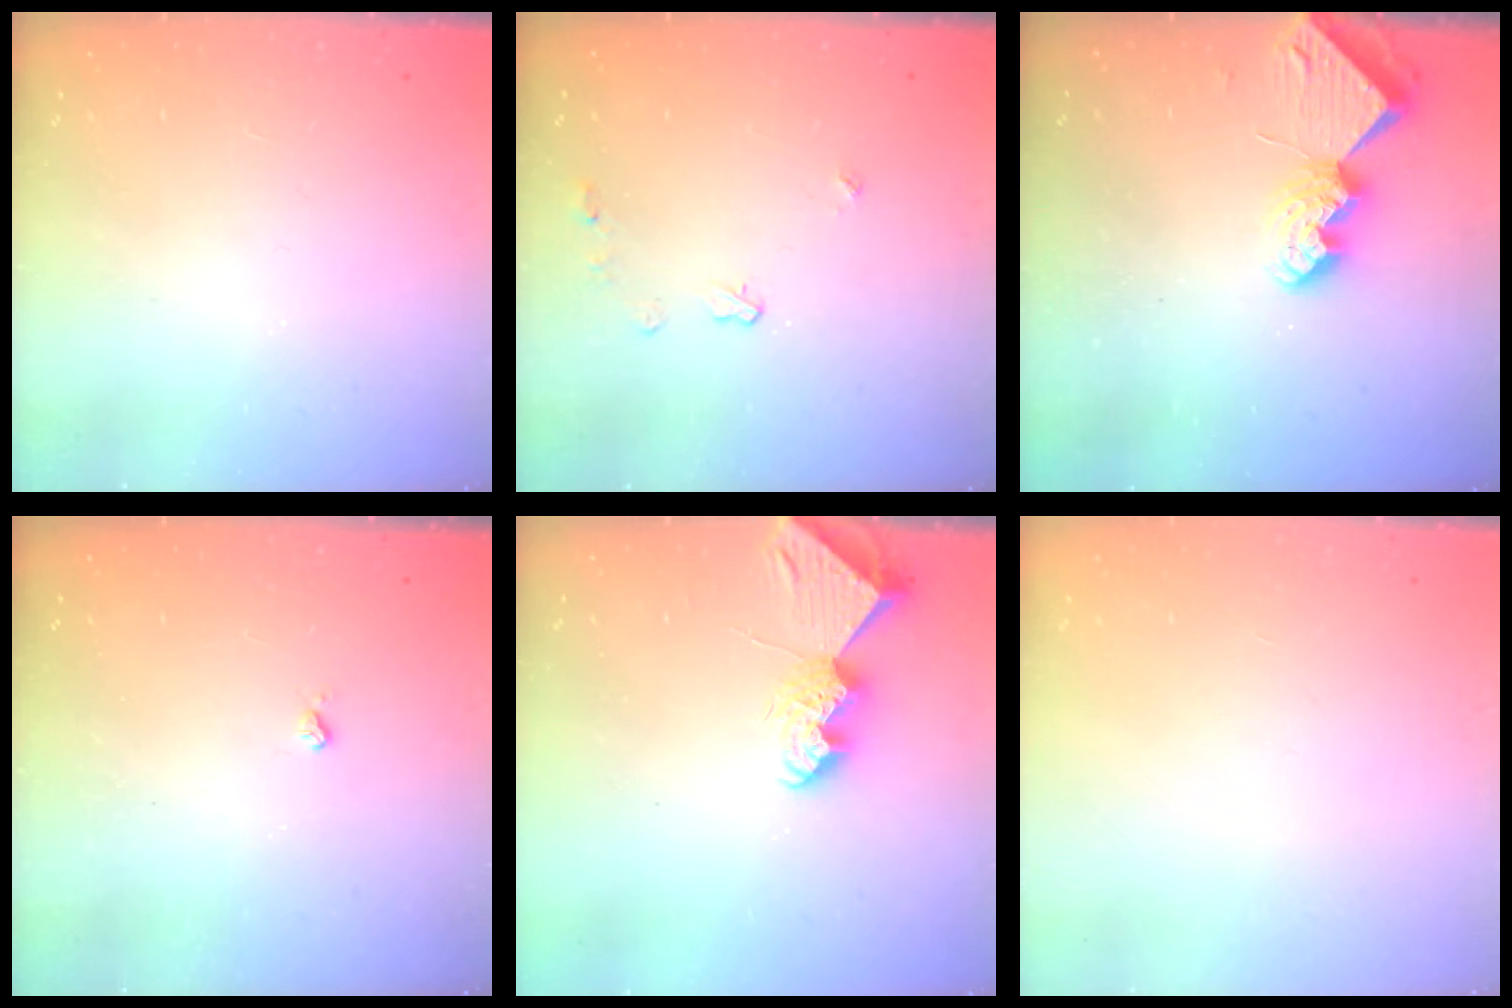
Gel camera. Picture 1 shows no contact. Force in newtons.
{"total": 4.2, "press": 4.1, "slide": 0.4}
{"total": 8.8, "press": 8.7, "slide": 0.9}
{"total": 2.1, "press": 2.1, "slide": 0.5}
{"total": 8.2, "press": 8.2, "slide": 0.9}
{"total": 0.0}